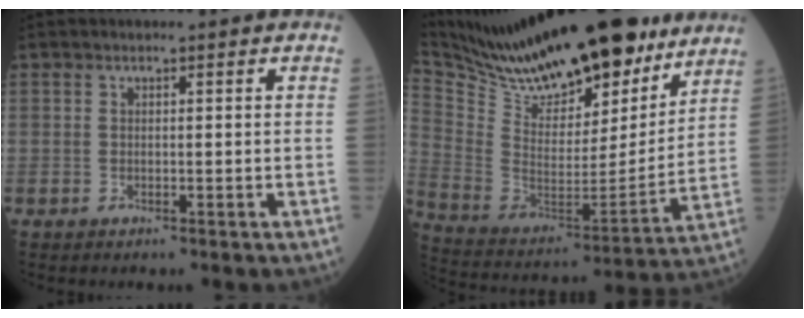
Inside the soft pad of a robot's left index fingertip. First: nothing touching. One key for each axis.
{"total": 28.8, "fx": 24.0, "fy": 7.3, "fz": 14.2, "tx": -0.256, "ty": -0.017, "tz": 0.374}